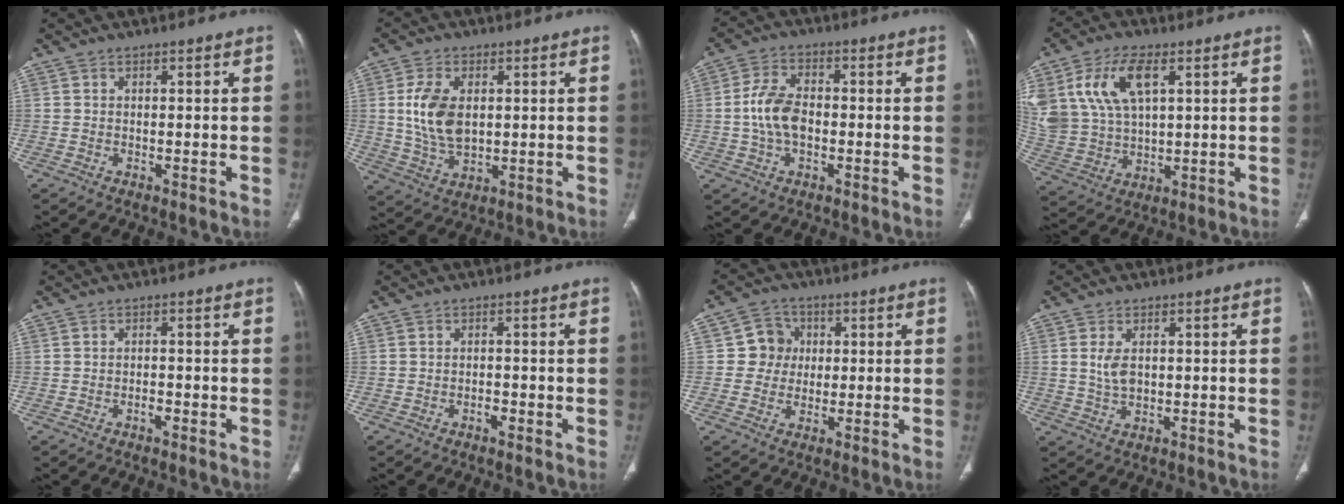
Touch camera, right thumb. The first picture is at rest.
{"total": 10.0, "force": [1.5, 6.0, 7.9], "torque": [-0.153, -0.010, 0.038]}
{"total": 8.2, "force": [-0.7, 5.1, 6.4], "torque": [-0.123, 0.016, -0.018]}
{"total": 15.9, "force": [6.1, 8.8, 11.8], "torque": [-0.242, -0.008, 0.129]}
{"total": 1.2, "force": [-0.8, 0.5, 0.8], "torque": [-0.013, 0.005, -0.013]}
{"total": 1.3, "force": [-0.8, 0.6, 0.8], "torque": [-0.014, 0.005, -0.014]}
{"total": 5.6, "force": [0.6, 5.4, 1.2], "torque": [0.016, 0.010, 0.003]}
{"total": 3.8, "force": [0.6, 2.3, 3.0], "torque": [-0.061, -0.004, 0.016]}